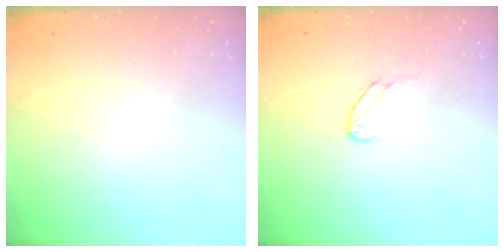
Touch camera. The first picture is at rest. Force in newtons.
{"total": 6.1, "press": 6.1, "slide": 0.6}